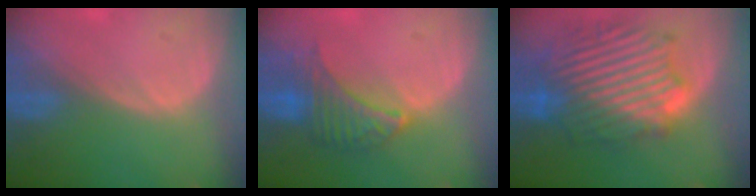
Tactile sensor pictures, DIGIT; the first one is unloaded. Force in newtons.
{"total": 6.5, "press": 6.5, "slide": 0.5}
{"total": 13.3, "press": 13.3, "slide": 1.1}